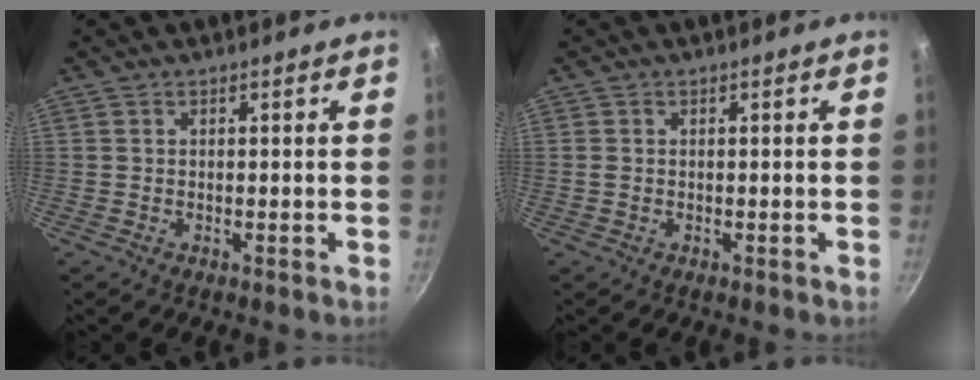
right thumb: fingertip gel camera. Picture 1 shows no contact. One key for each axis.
{"total": 1.0, "fx": -0.1, "fy": 0.9, "fz": 0.6, "tx": -0.012, "ty": 0.002, "tz": -0.003}